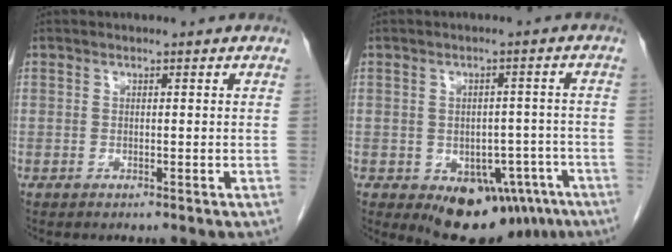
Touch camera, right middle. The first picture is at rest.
{"total": 12.4, "force": [-7.0, 7.0, 7.5], "torque": [-0.085, 0.007, -0.087]}